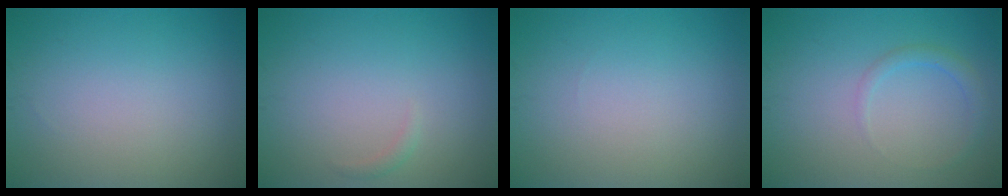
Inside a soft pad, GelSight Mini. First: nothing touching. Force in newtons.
{"total": 0.6, "press": 0.6, "slide": 0.1}
{"total": 0.0}
{"total": 1.5, "press": 1.5, "slide": 0.2}